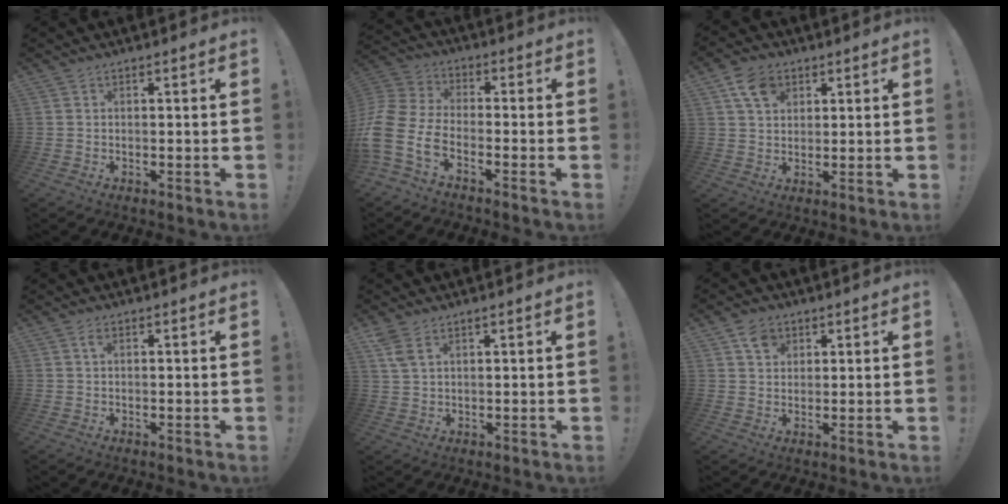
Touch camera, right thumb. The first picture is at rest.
{"total": 13.0, "force": [-5.4, 7.3, 9.3], "torque": [-0.212, 0.023, -0.094]}
{"total": 7.7, "force": [3.6, 5.4, 4.1], "torque": [-0.068, -0.003, 0.068]}
{"total": 1.6, "force": [0.5, 0.7, 1.3], "torque": [-0.029, 0.005, 0.007]}
{"total": 4.7, "force": [2.6, 1.9, 3.3], "torque": [-0.067, -0.007, 0.051]}
{"total": 4.6, "force": [2.3, 3.6, 1.6], "torque": [-0.029, -0.002, 0.042]}